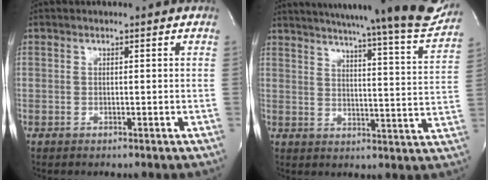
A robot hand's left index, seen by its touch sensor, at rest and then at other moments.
{"total": 26.9, "force": [24.1, 1.2, 11.9], "torque": [-0.179, -0.067, 0.293]}